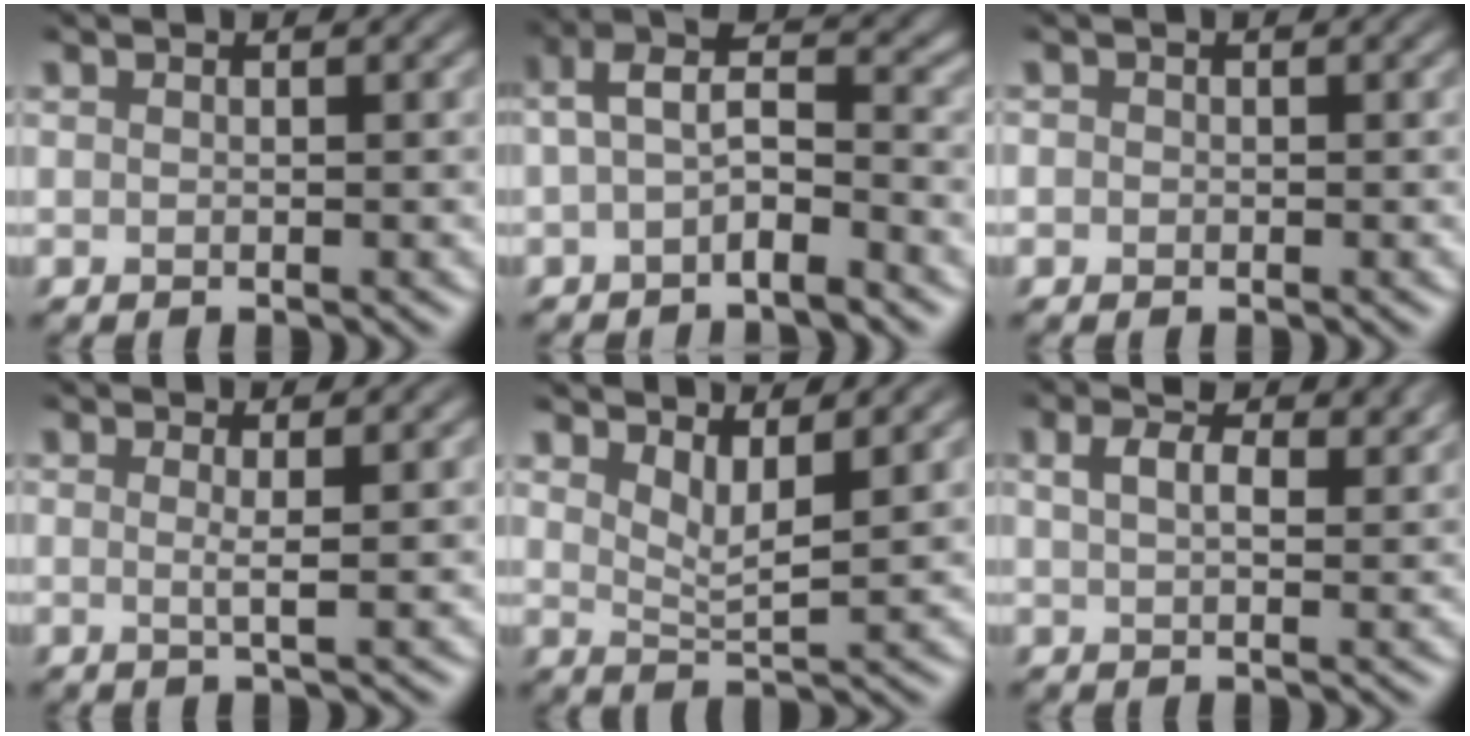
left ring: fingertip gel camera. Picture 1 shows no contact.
{"total": 3.6, "force": [-1.2, 1.2, 3.2], "torque": [-0.061, 0.014, -0.032]}
{"total": 0.6, "force": [-0.1, 0.5, 0.1], "torque": [0.004, -0.005, -0.004]}
{"total": 1.5, "force": [0.2, 0.2, 1.4], "torque": [-0.025, -0.003, -0.003]}
{"total": 2.8, "force": [1.9, 0.7, 2.0], "torque": [-0.031, -0.012, 0.035]}
{"total": 4.6, "force": [2.7, 2.1, 3.1], "torque": [-0.053, 0.011, 0.034]}